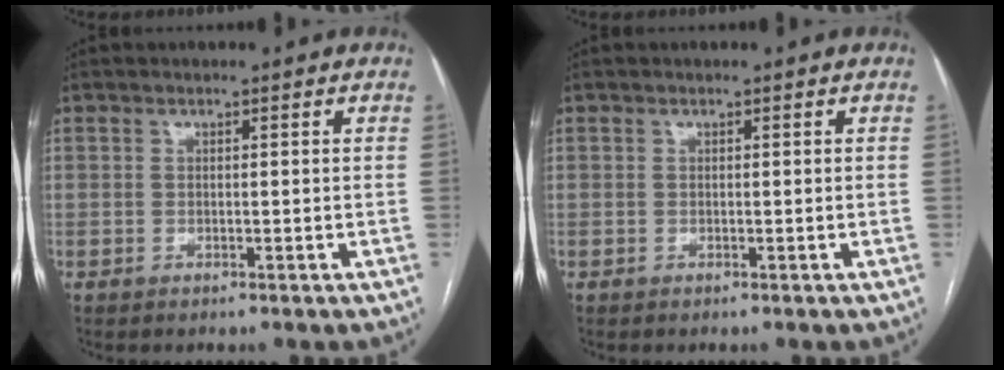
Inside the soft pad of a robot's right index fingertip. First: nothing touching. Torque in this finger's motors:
{"motor_torque": [-0.22, 0.24, -0.02, 0.00]}